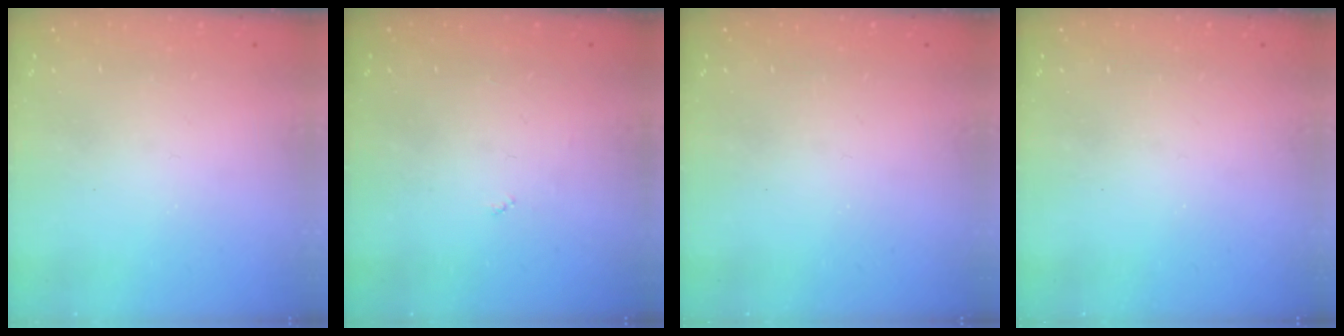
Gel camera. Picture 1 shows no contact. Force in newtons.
{"total": 2.7, "press": 2.7, "slide": 0.4}
{"total": 0.0}
{"total": 0.0}